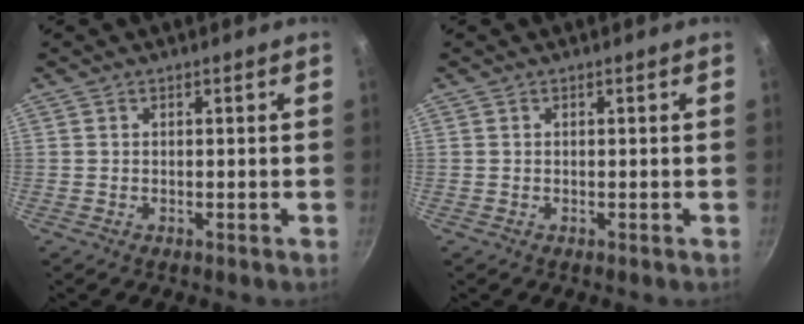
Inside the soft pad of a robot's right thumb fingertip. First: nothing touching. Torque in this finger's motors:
{"motor_torque": [-0.35, 0.09, 0.00, 0.00, 0.00]}